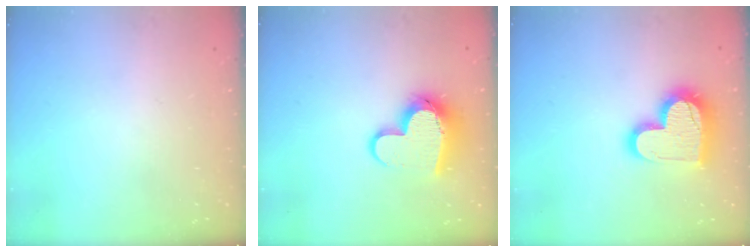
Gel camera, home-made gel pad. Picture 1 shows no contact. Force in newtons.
{"total": 12.4, "press": 12.3, "slide": 1.2}
{"total": 17.0, "press": 16.9, "slide": 1.3}